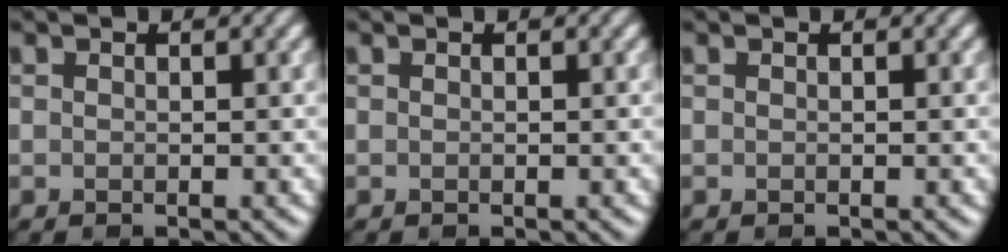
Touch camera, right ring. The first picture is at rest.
{"total": 0.0}
{"total": 0.0}